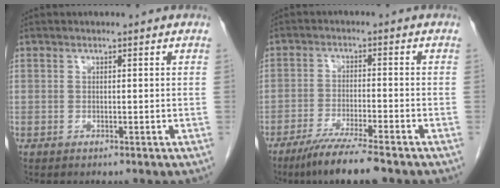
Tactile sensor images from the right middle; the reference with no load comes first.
{"total": 7.6, "force": [-5.8, -0.1, 5.0], "torque": [-0.090, -0.022, -0.102]}